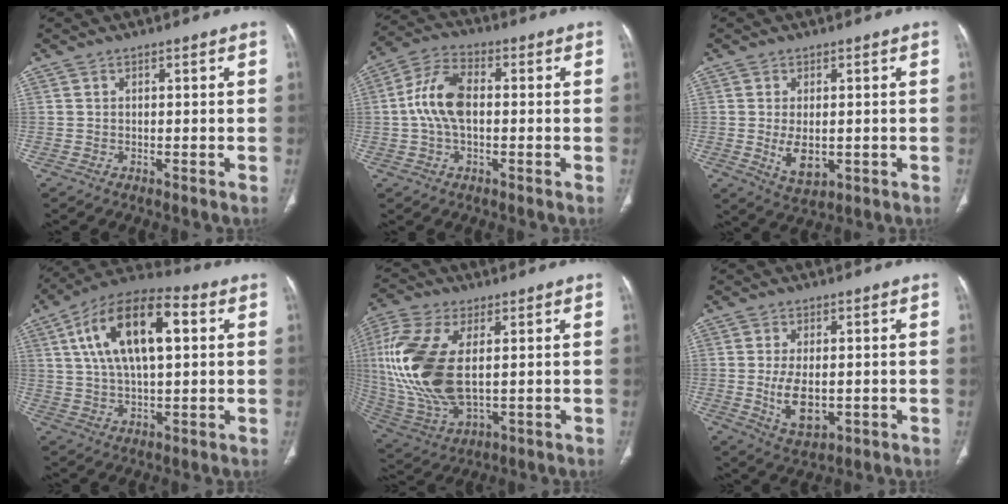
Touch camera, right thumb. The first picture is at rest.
{"total": 9.6, "force": [0.0, 5.3, 8.0], "torque": [-0.167, 0.026, -0.007]}
{"total": 5.7, "force": [-0.7, 3.2, 4.7], "torque": [-0.077, -0.013, -0.001]}
{"total": 18.7, "force": [5.0, 8.4, 15.9], "torque": [-0.271, 0.018, 0.080]}
{"total": 19.9, "force": [2.2, 10.3, 16.9], "torque": [-0.387, -0.013, 0.051]}
{"total": 7.6, "force": [-0.8, 4.1, 6.3], "torque": [-0.110, -0.013, -0.001]}